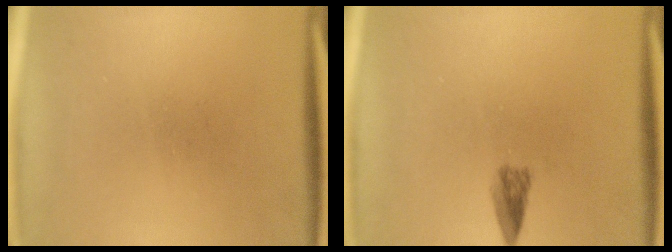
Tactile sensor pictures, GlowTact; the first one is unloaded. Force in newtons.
{"total": 2.0}